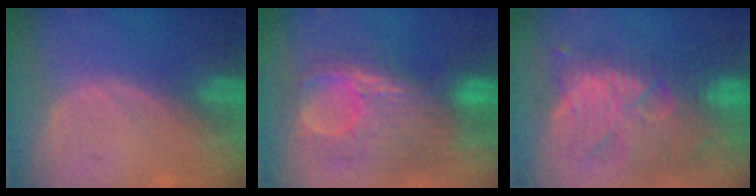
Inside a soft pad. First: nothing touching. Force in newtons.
{"total": 11.0, "press": 10.4, "slide": 3.5}
{"total": 13.2, "press": 11.4, "slide": 6.6}